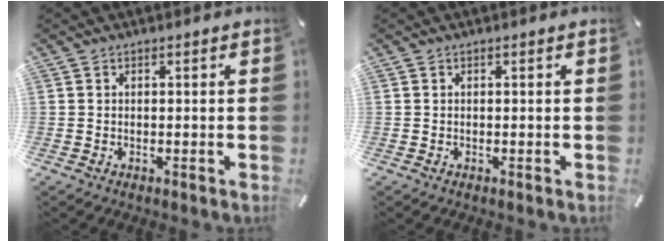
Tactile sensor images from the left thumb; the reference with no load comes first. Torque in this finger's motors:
{"motor_torque": [-0.25, -0.24, 0.00, 0.00, 0.00]}